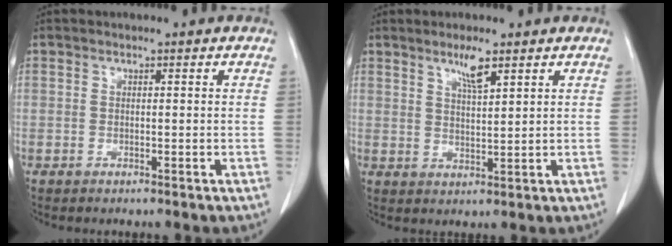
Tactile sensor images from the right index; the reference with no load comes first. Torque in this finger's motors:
{"motor_torque": [0.52, 0.43, 0.06, 0.03]}